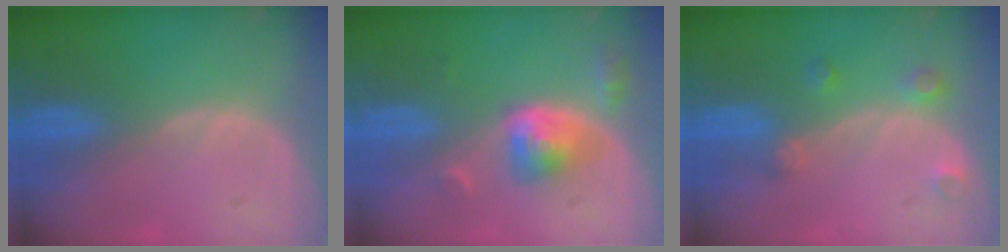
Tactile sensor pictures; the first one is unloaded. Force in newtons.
{"total": 5.2, "press": 4.8, "slide": 2.0}
{"total": 2.7, "press": 2.6, "slide": 0.5}